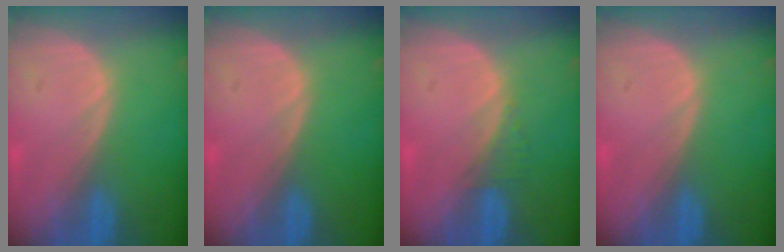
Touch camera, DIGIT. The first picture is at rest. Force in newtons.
{"total": 0.0}
{"total": 1.3, "press": 1.2, "slide": 0.4}
{"total": 0.0}